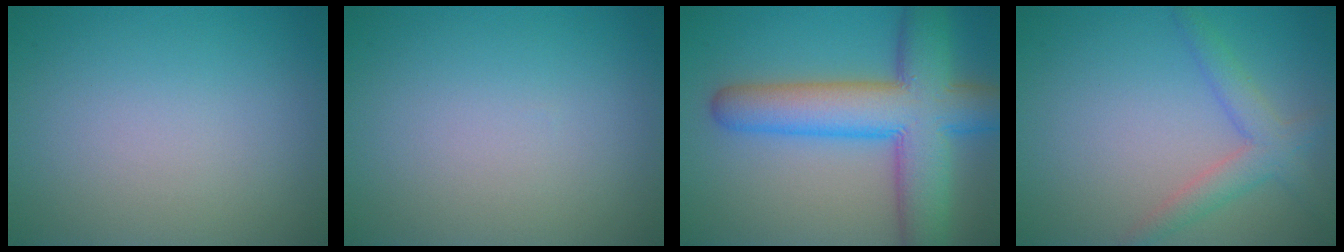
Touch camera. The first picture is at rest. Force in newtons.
{"total": 0.0}
{"total": 10.5, "press": 10.5, "slide": 0.5}
{"total": 3.0, "press": 3.0, "slide": 0.1}